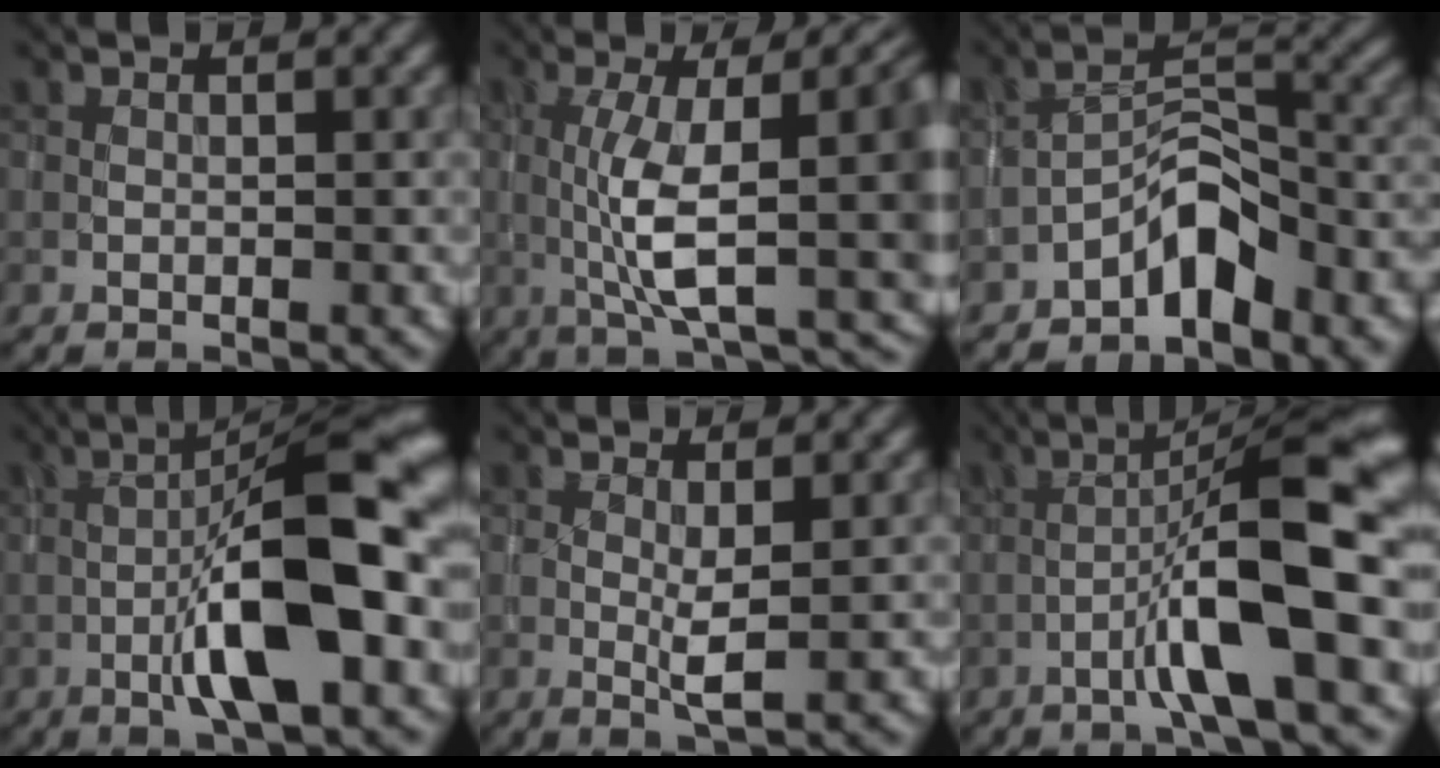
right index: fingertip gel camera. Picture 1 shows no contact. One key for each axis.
{"total": 13.2, "fx": 0.8, "fy": 4.8, "fz": 12.3, "tx": -0.196, "ty": -0.007, "tz": 0.027}
{"total": 7.2, "fx": -4.9, "fy": 2.9, "fz": 4.4, "tx": -0.053, "ty": 0.011, "tz": -0.091}
{"total": 11.5, "fx": -2.0, "fy": 2.5, "fz": 11.0, "tx": -0.176, "ty": 0.014, "tz": -0.037}
{"total": 2.0, "fx": 0.3, "fy": 0.1, "fz": 2.0, "tx": -0.043, "ty": -0.003, "tz": 0.004}
{"total": 10.0, "fx": -2.8, "fy": 1.1, "fz": 9.6, "tx": -0.148, "ty": 0.025, "tz": -0.048}